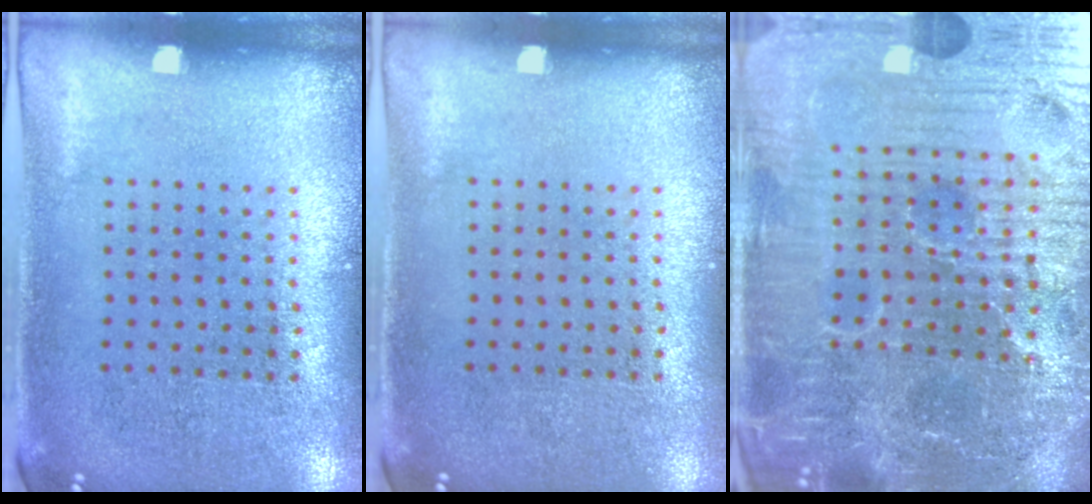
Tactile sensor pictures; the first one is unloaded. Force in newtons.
{"total": 0.0}
{"total": 7.2, "press": 6.4, "slide": 3.2}